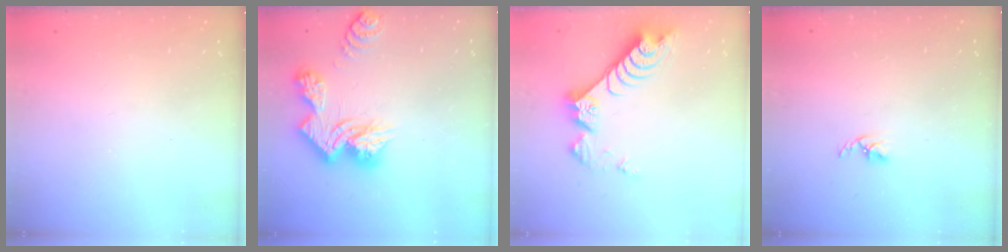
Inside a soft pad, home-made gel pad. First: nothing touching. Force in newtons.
{"total": 13.8, "press": 13.8, "slide": 0.4}
{"total": 10.3, "press": 10.3, "slide": 1.0}
{"total": 2.5, "press": 2.5, "slide": 0.4}